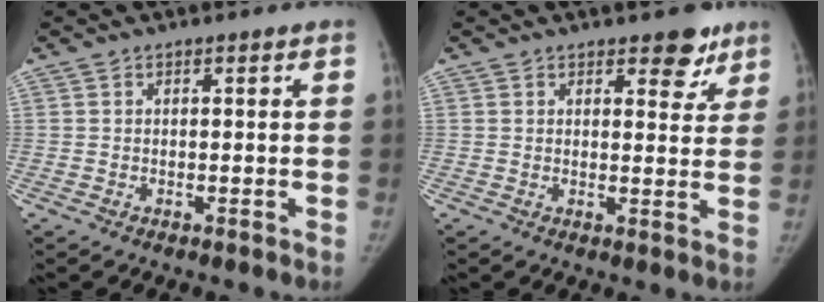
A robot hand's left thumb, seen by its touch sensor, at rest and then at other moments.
{"total": 5.3, "force": [3.6, 2.7, 2.8], "torque": [-0.001, -0.019, 0.045]}